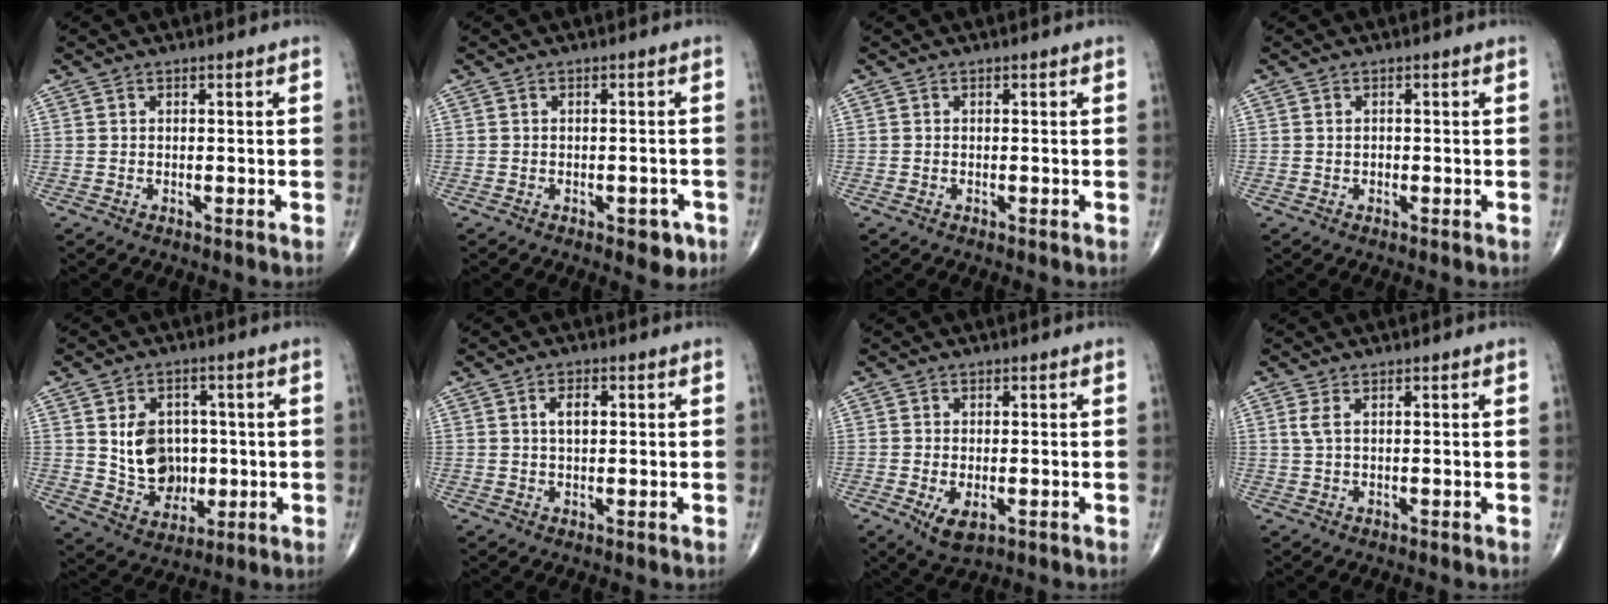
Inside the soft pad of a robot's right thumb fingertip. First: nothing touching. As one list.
[{"total": 3.5, "force": [-1.8, 1.9, 2.4], "torque": [-0.012, 0.005, -0.020]}, {"total": 0.0}, {"total": 0.6, "force": [0.0, 0.5, 0.3], "torque": [-0.004, 0.001, -0.001]}, {"total": 10.8, "force": [0.9, 8.4, 6.6], "torque": [-0.071, -0.009, 0.027]}, {"total": 3.1, "force": [0.7, 1.6, 2.5], "torque": [-0.042, 0.002, 0.010]}, {"total": 4.5, "force": [-1.4, 2.2, 3.7], "torque": [-0.065, -0.011, -0.018]}, {"total": 1.7, "force": [0.6, 0.5, 1.5], "torque": [-0.045, 0.007, 0.018]}]